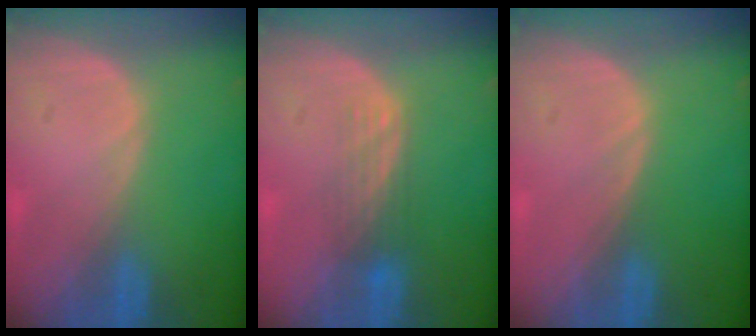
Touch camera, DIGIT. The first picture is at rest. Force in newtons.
{"total": 3.6, "press": 3.0, "slide": 2.0}
{"total": 0.0}